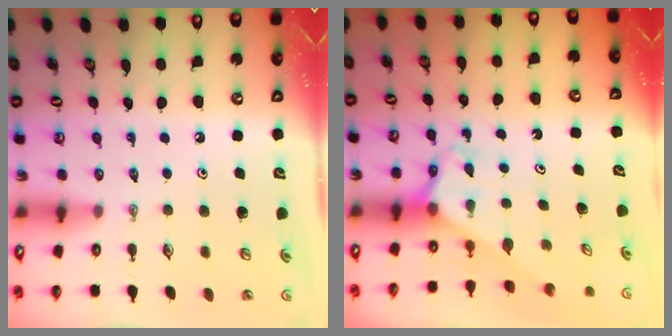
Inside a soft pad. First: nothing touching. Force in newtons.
{"total": 2.6, "press": 2.6, "slide": 0.2}